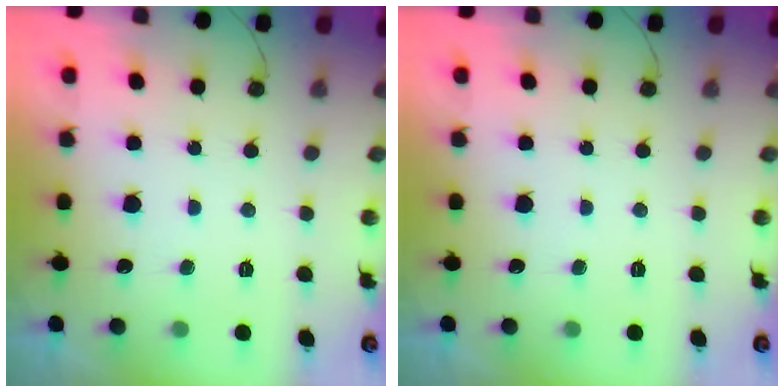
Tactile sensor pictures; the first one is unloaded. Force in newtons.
{"total": 0.0}